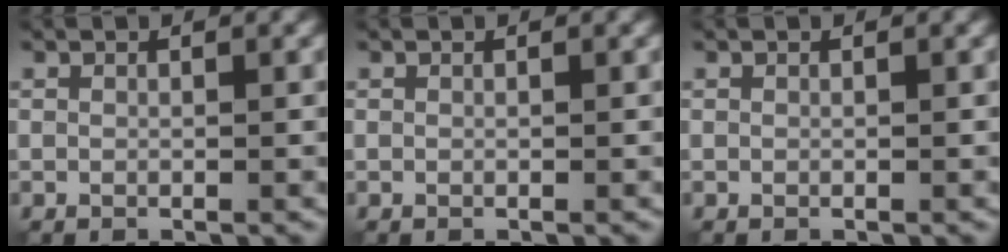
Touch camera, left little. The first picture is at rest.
{"total": 0.0}
{"total": 0.0}